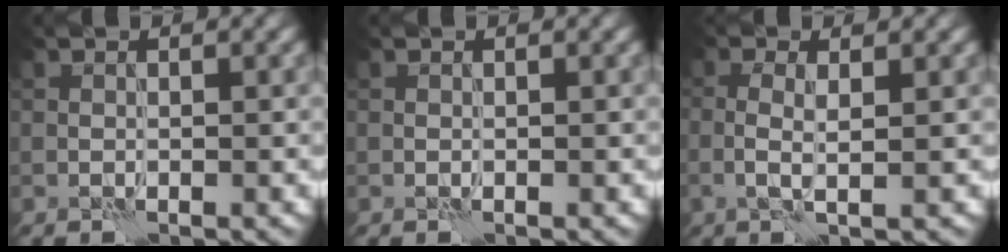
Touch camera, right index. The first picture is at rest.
{"total": 0.0}
{"total": 2.5, "force": [0.0, 0.5, 2.4], "torque": [-0.049, 0.001, -0.003]}